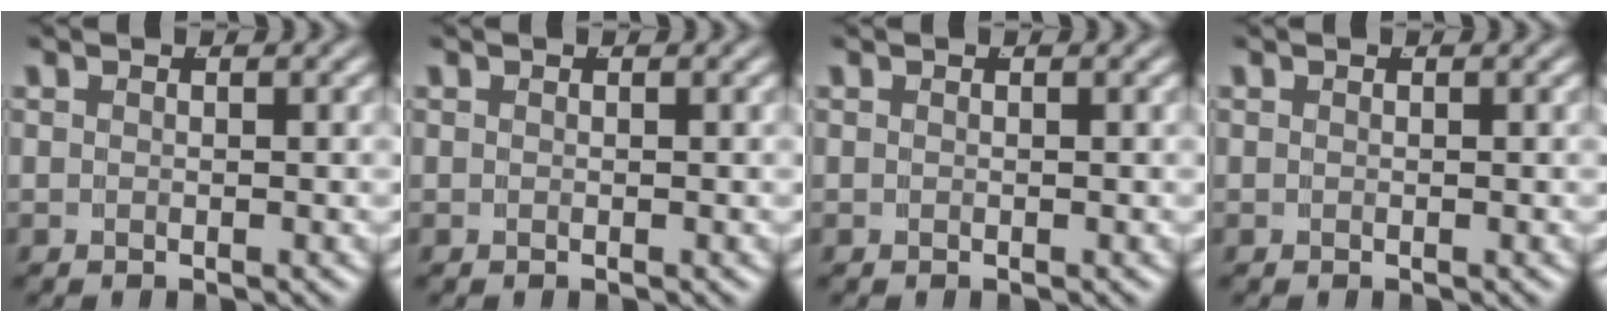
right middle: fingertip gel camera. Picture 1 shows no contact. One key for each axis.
{"total": 0.0}
{"total": 0.0}
{"total": 0.0}